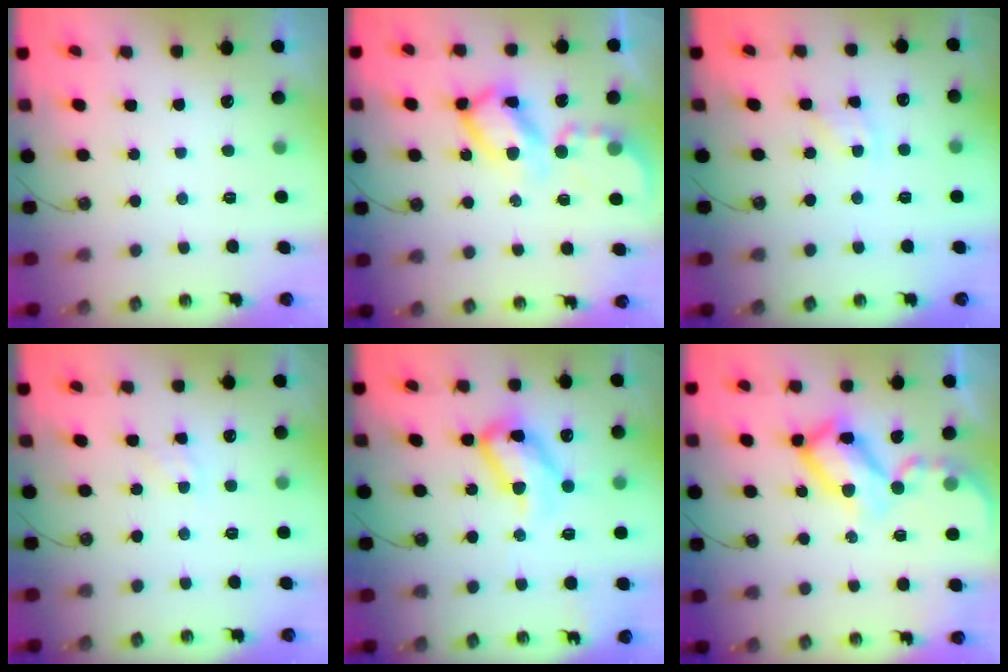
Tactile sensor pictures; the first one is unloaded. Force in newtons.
{"total": 13.7, "press": 13.6, "slide": 1.5}
{"total": 2.6, "press": 2.6, "slide": 0.4}
{"total": 4.8, "press": 4.7, "slide": 0.7}
{"total": 16.4, "press": 16.4, "slide": 1.5}
{"total": 17.7, "press": 17.7, "slide": 1.7}